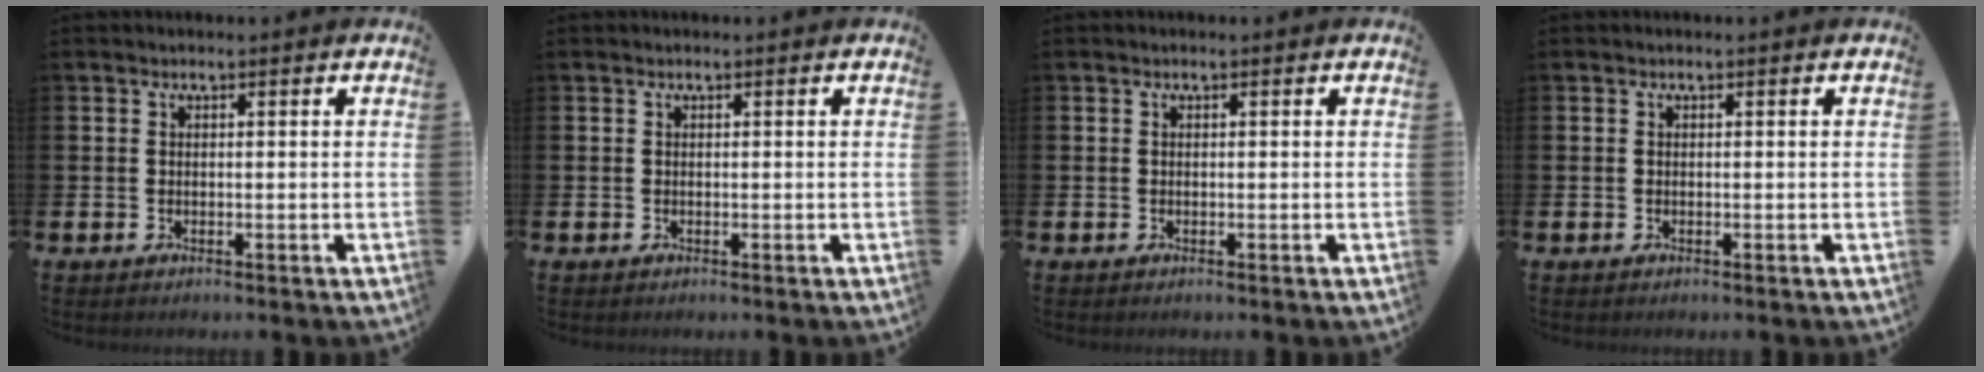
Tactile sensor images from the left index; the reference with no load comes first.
{"total": 0.0}
{"total": 0.0}
{"total": 0.0}